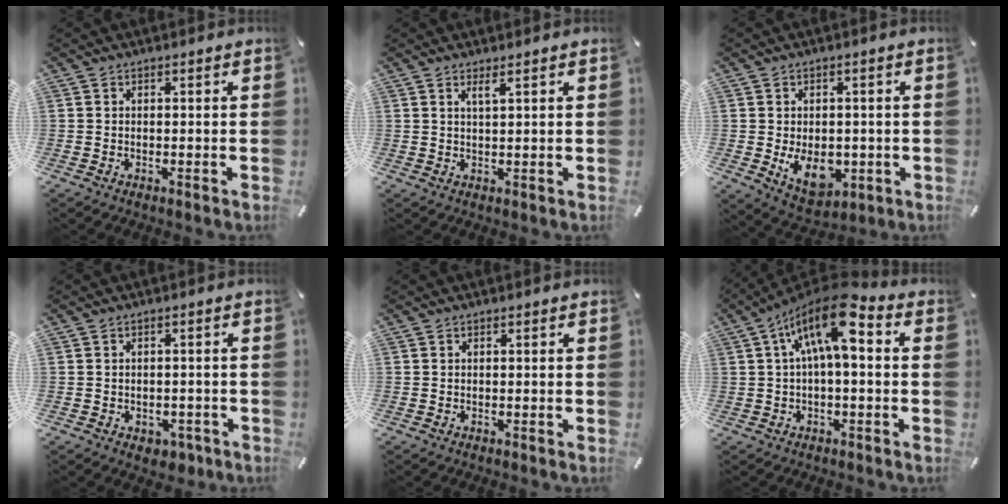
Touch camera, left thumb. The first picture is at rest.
{"total": 2.2, "force": [1.5, 0.0, 1.6], "torque": [-0.033, -0.002, 0.026]}
{"total": 9.8, "force": [-2.3, 6.8, 6.7], "torque": [-0.096, -0.010, -0.039]}
{"total": 3.2, "force": [-1.5, 2.3, 1.7], "torque": [-0.026, 0.008, -0.026]}
{"total": 0.0}
{"total": 13.1, "force": [3.6, 5.2, 11.5], "torque": [-0.195, -0.015, 0.061]}